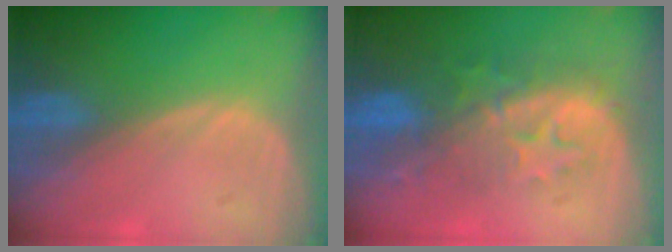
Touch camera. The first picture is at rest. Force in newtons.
{"total": 9.2, "press": 8.7, "slide": 3.2}